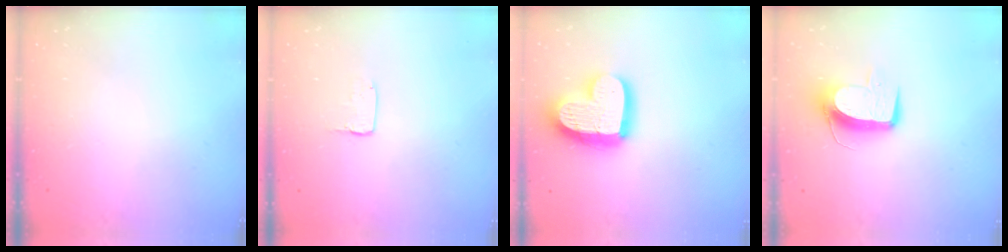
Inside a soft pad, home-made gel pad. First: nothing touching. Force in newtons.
{"total": 2.0, "press": 2.0, "slide": 0.0}
{"total": 17.9, "press": 17.8, "slide": 1.7}
{"total": 9.7, "press": 9.7, "slide": 0.6}